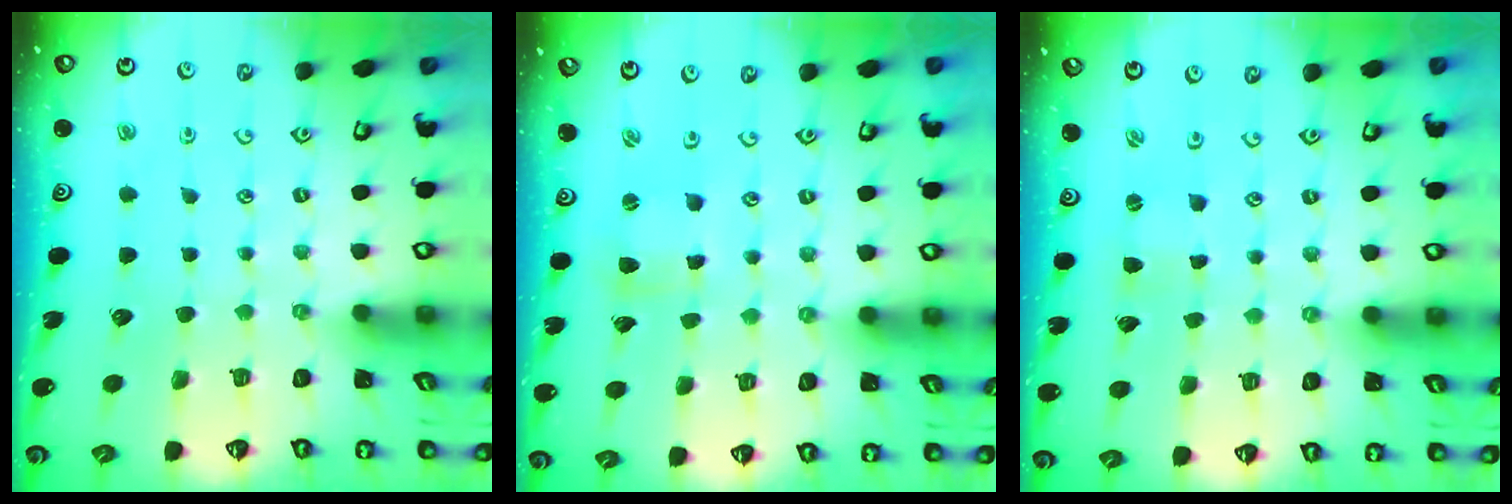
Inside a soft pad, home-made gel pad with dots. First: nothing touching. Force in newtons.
{"total": 2.1, "press": 2.1, "slide": 0.3}
{"total": 1.3, "press": 1.3, "slide": 0.4}